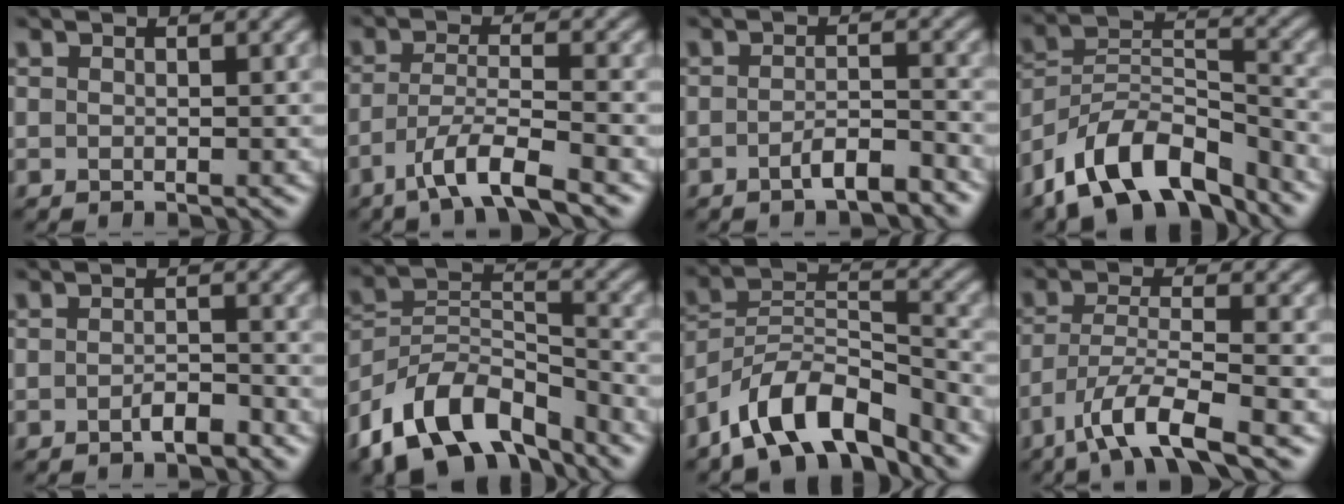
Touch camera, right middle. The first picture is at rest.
{"total": 5.1, "force": [-3.2, 0.8, 3.8], "torque": [-0.071, 0.003, -0.062]}
{"total": 2.5, "force": [-1.6, 0.6, 1.9], "torque": [-0.033, 0.009, -0.028]}
{"total": 9.7, "force": [-6.9, 4.3, 5.3], "torque": [-0.089, 0.004, -0.140]}
{"total": 1.6, "force": [-1.0, 0.6, 1.2], "torque": [-0.025, 0.006, -0.016]}
{"total": 10.3, "force": [-7.0, 5.2, 5.6], "torque": [-0.099, 0.006, -0.142]}
{"total": 8.5, "force": [-6.2, 3.4, 4.8], "torque": [-0.077, 0.004, -0.124]}
{"total": 6.2, "force": [-3.9, 1.3, 4.5], "torque": [-0.086, 0.001, -0.078]}